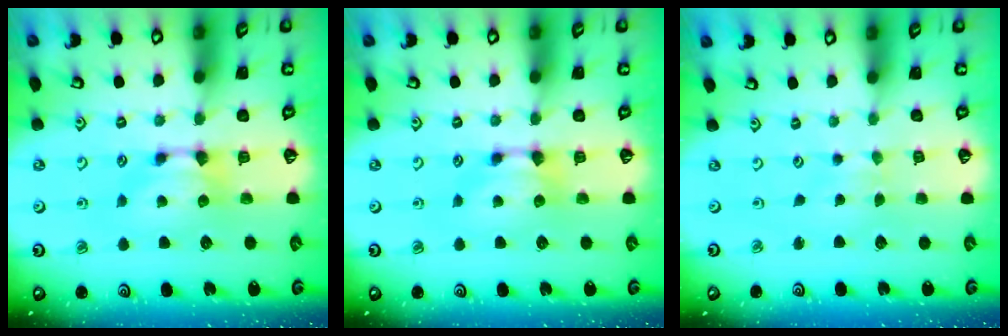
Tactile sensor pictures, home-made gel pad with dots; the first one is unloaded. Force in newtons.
{"total": 0.0}
{"total": 3.4, "press": 3.4, "slide": 0.1}